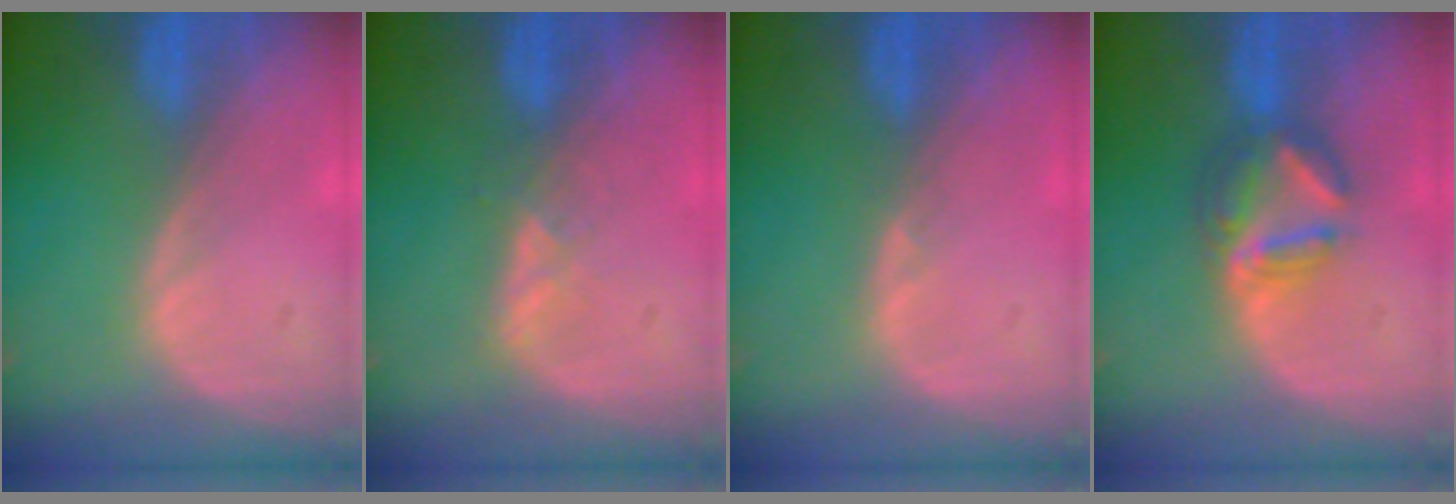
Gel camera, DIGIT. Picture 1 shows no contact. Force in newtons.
{"total": 2.0, "press": 2.0, "slide": 0.3}
{"total": 0.6, "press": 0.5, "slide": 0.3}
{"total": 5.9, "press": 5.4, "slide": 2.5}